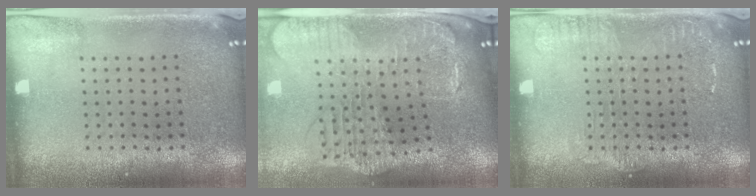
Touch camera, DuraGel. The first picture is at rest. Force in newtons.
{"total": 2.5, "press": 2.2, "slide": 1.2}
{"total": 1.6, "press": 1.5, "slide": 0.3}